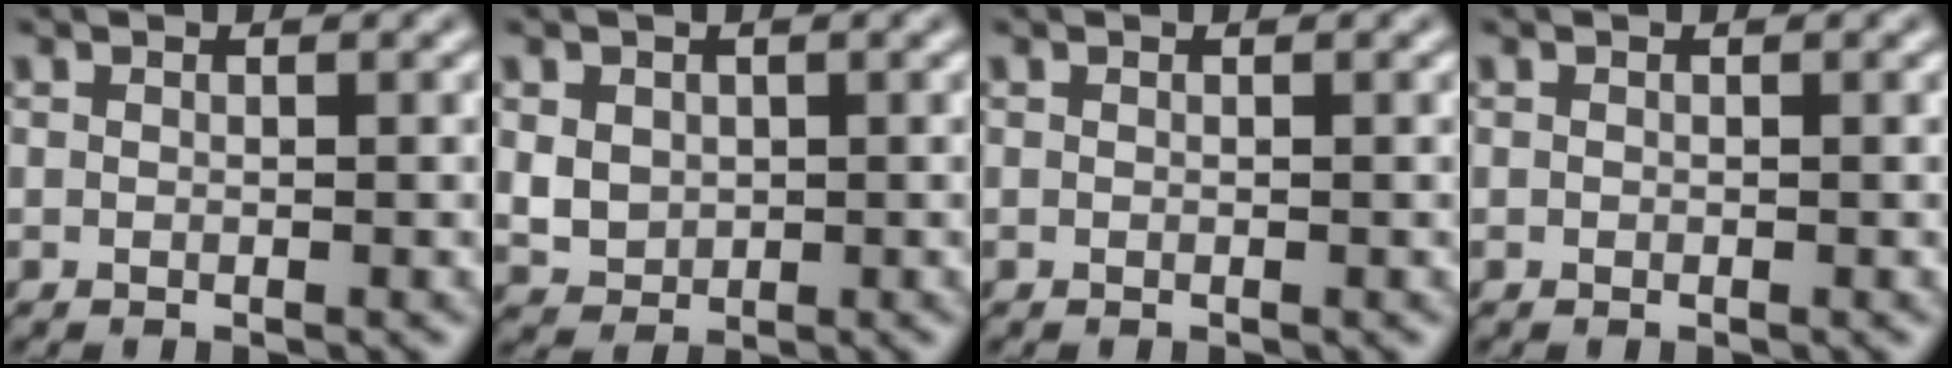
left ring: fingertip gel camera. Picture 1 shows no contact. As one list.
[{"total": 2.5, "force": [0.5, 2.1, 1.2], "torque": [-0.026, -0.006, 0.014]}, {"total": 0.0}, {"total": 0.0}]